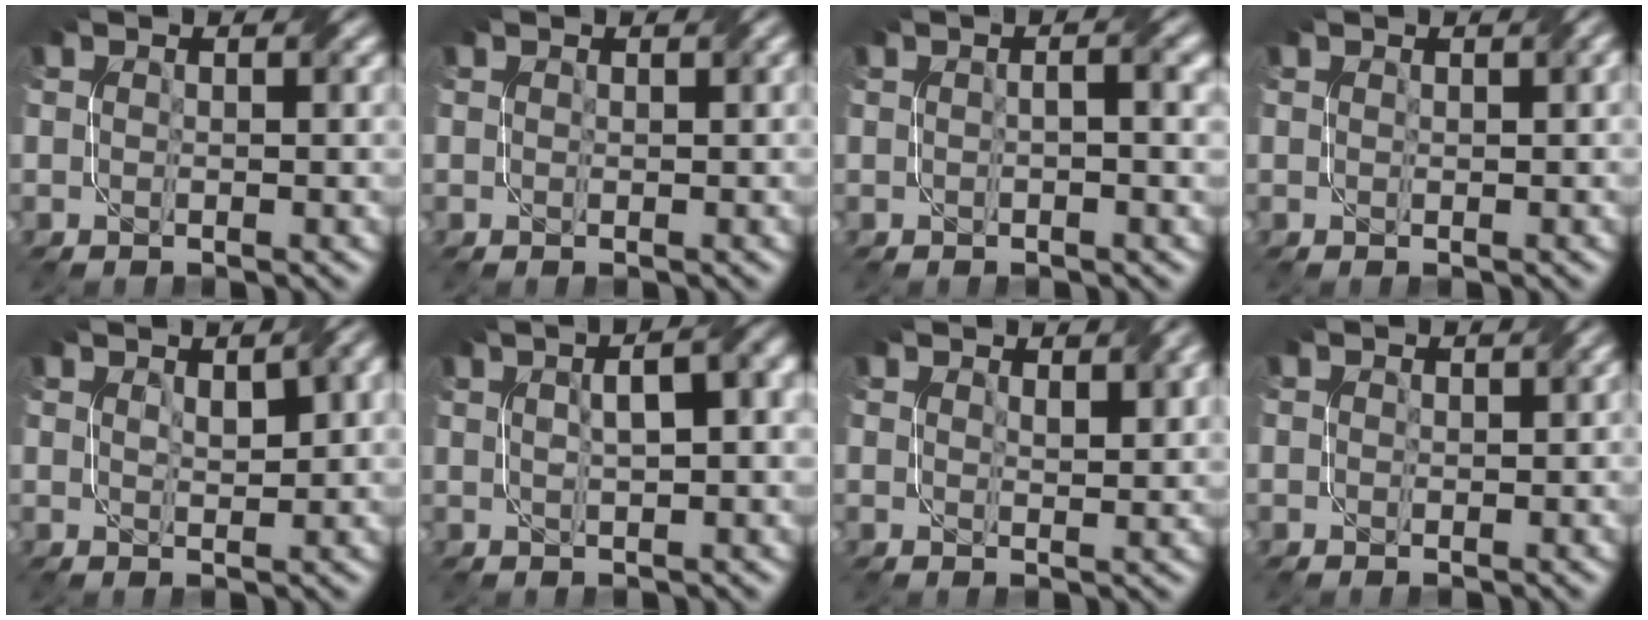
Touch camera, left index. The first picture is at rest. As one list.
[{"total": 0.5, "force": [-0.5, -0.1, -0.2], "torque": [0.007, 0.003, -0.008]}, {"total": 2.6, "force": [0.3, 0.8, 2.4], "torque": [-0.026, -0.001, -0.007]}, {"total": 0.7, "force": [0.5, 0.0, 0.5], "torque": [-0.006, 0.003, 0.008]}, {"total": 3.5, "force": [1.5, 1.2, 3.0], "torque": [-0.047, 0.001, 0.029]}, {"total": 7.0, "force": [2.0, 2.5, 6.3], "torque": [-0.063, 0.025, 0.010]}, {"total": 2.5, "force": [1.6, 0.6, 1.8], "torque": [-0.026, -0.003, 0.030]}, {"total": 0.8, "force": [-0.7, 0.4, -0.1], "torque": [0.004, -0.002, -0.014]}]